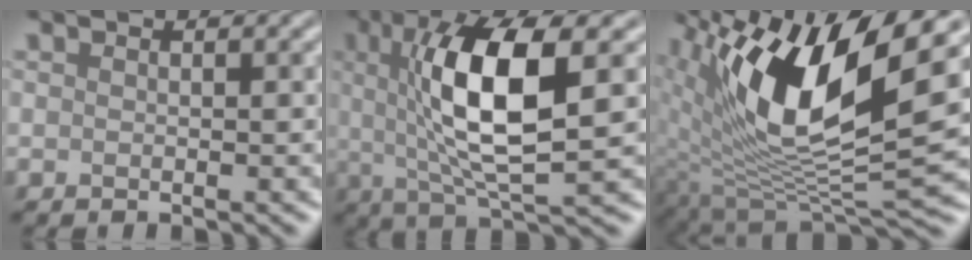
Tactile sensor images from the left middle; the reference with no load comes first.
{"total": 9.4, "force": [1.6, 2.6, 8.9], "torque": [-0.155, 0.000, 0.031]}
{"total": 13.4, "force": [4.7, 4.8, 11.5], "torque": [-0.218, -0.008, 0.089]}